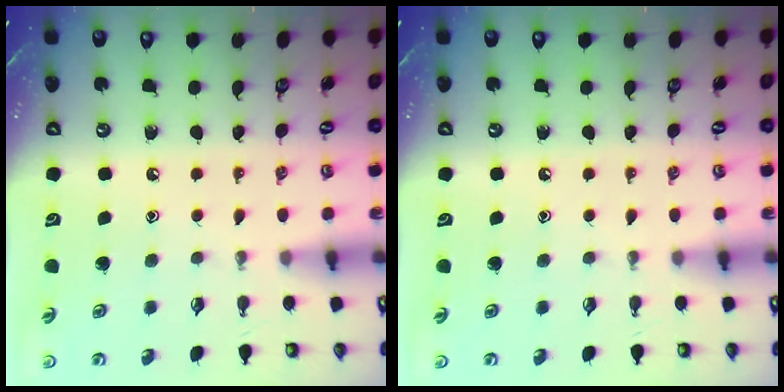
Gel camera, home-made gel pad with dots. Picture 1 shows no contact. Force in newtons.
{"total": 0.0}